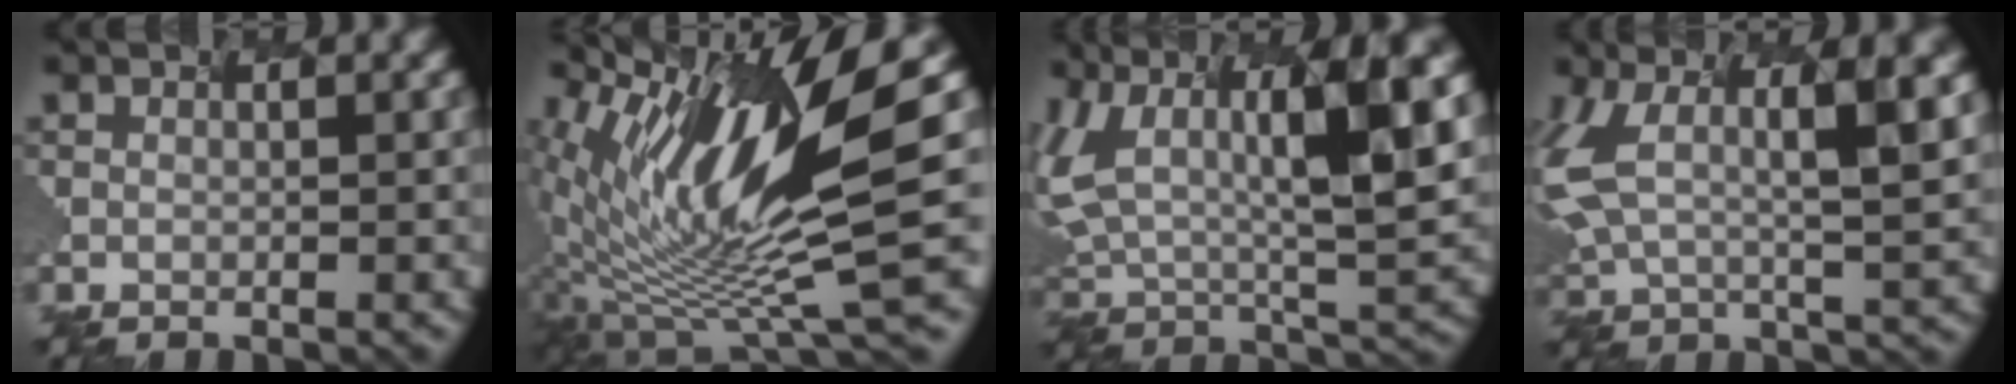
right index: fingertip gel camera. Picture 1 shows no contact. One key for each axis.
{"total": 12.2, "fx": 2.6, "fy": 2.7, "fz": 11.5, "tx": -0.225, "ty": -0.004, "tz": 0.073}
{"total": 12.0, "fx": 4.0, "fy": 5.3, "fz": 10.0, "tx": -0.187, "ty": 0.006, "tz": 0.080}
{"total": 8.7, "fx": 2.2, "fy": 3.3, "fz": 7.7, "tx": -0.168, "ty": 0.009, "tz": 0.045}